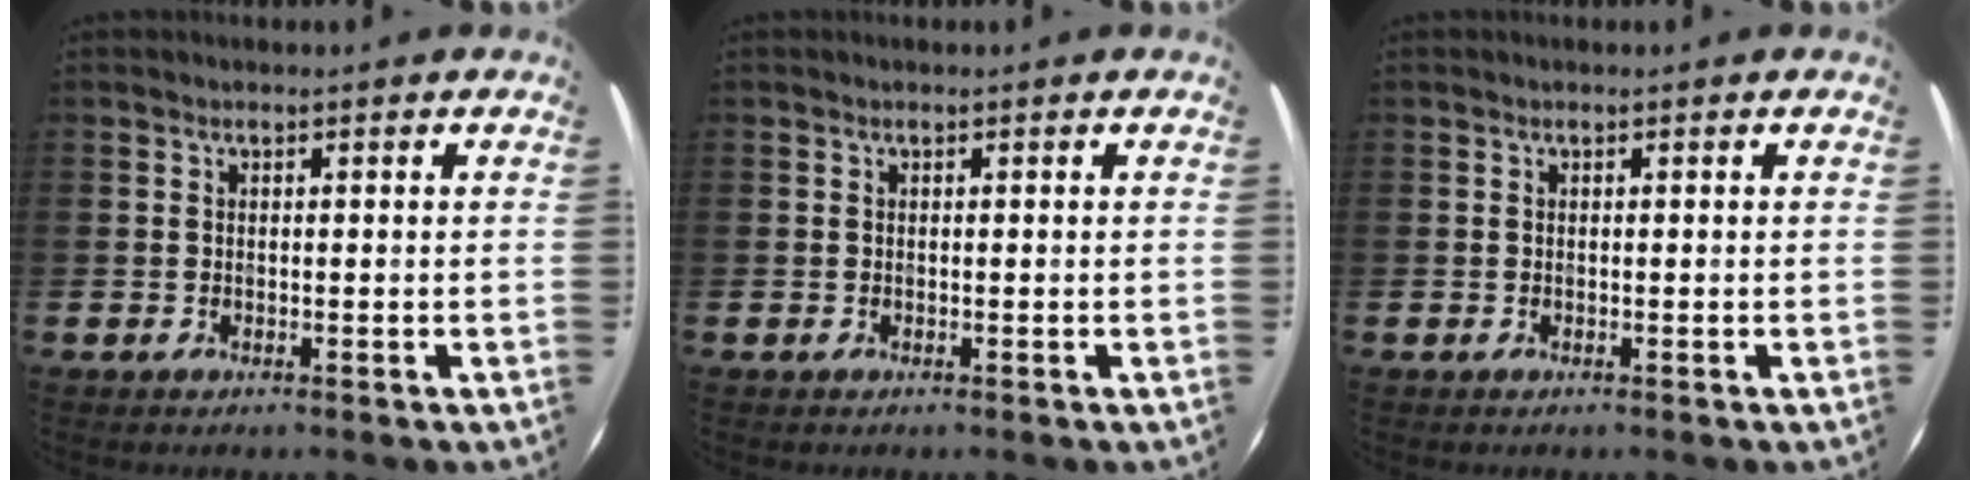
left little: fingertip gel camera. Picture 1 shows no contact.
{"total": 0.0}
{"total": 0.0}